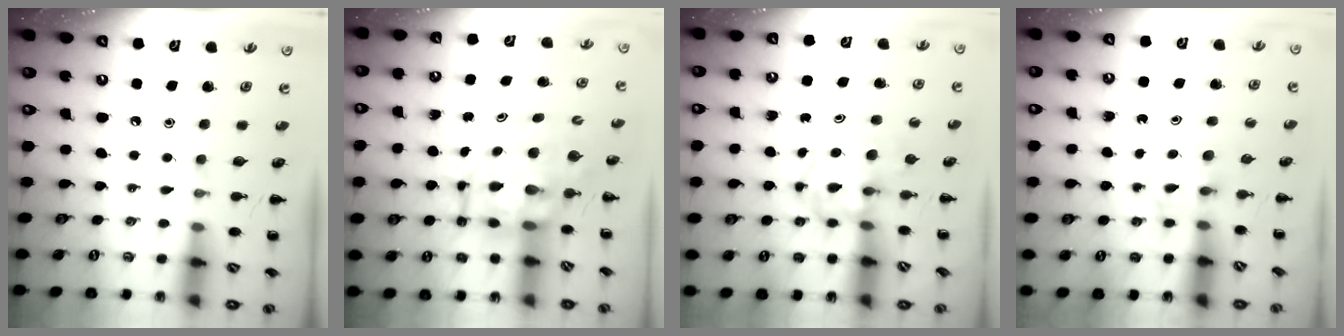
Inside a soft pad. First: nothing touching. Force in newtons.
{"total": 7.5, "press": 7.1, "slide": 2.5}
{"total": 4.0, "press": 4.0, "slide": 0.5}
{"total": 2.7, "press": 2.4, "slide": 1.1}